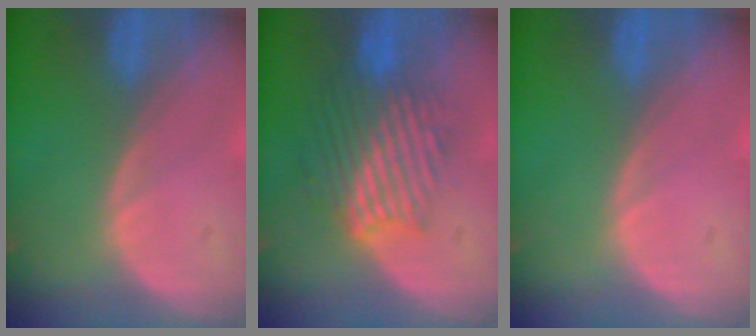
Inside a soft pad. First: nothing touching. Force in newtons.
{"total": 9.4, "press": 8.3, "slide": 4.3}
{"total": 0.0}